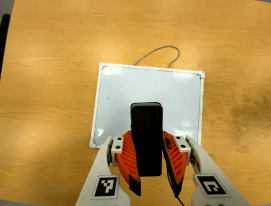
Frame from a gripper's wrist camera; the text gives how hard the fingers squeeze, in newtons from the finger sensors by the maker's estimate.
{"total": 9.9, "left": 8.3, "right": 11.5}